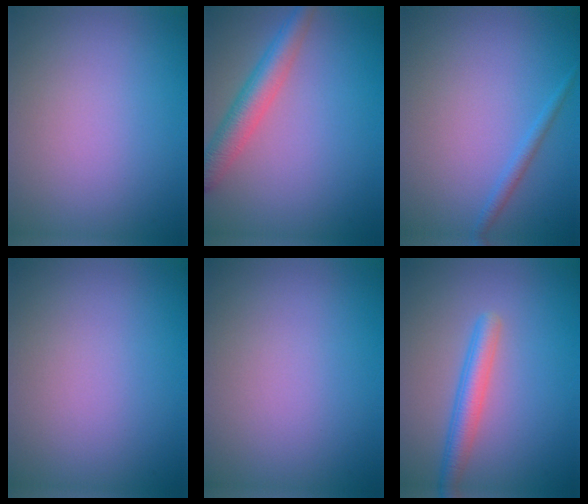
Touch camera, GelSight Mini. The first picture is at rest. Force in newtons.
{"total": 4.2, "press": 4.2, "slide": 0.1}
{"total": 1.2, "press": 1.1, "slide": 0.1}
{"total": 0.0}
{"total": 0.0}
{"total": 3.0, "press": 3.0, "slide": 0.1}